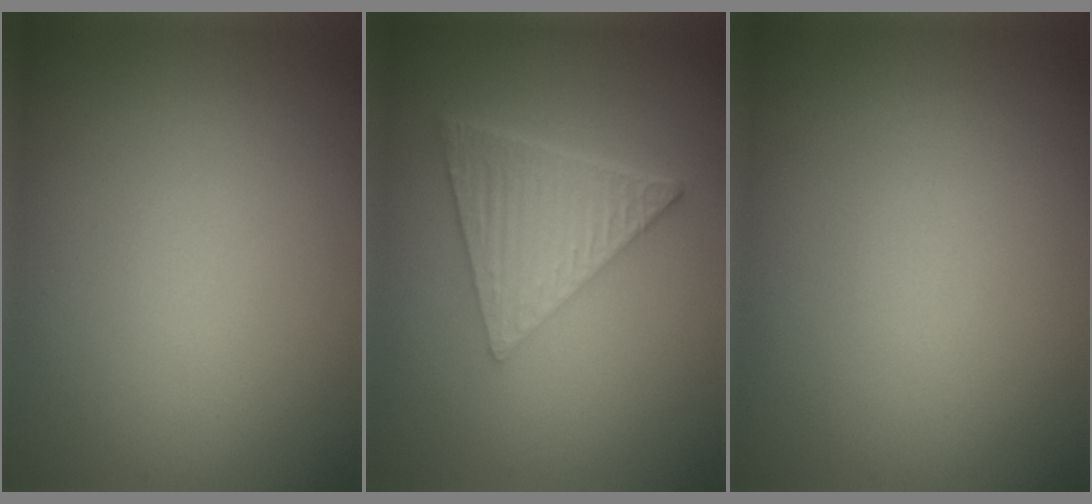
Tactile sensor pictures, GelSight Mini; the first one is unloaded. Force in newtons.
{"total": 6.2, "press": 4.2, "slide": 4.6}
{"total": 0.0}